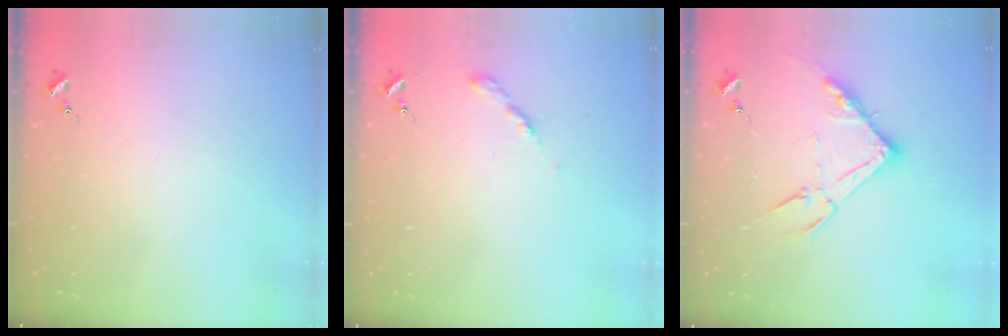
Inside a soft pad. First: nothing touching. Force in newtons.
{"total": 3.1, "press": 3.1, "slide": 0.2}
{"total": 14.8, "press": 14.8, "slide": 0.4}